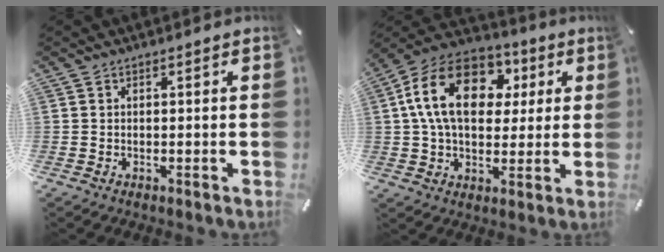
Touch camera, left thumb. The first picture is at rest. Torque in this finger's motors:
{"motor_torque": [0.78, 1.36, 2.48, -0.29, 0.70]}